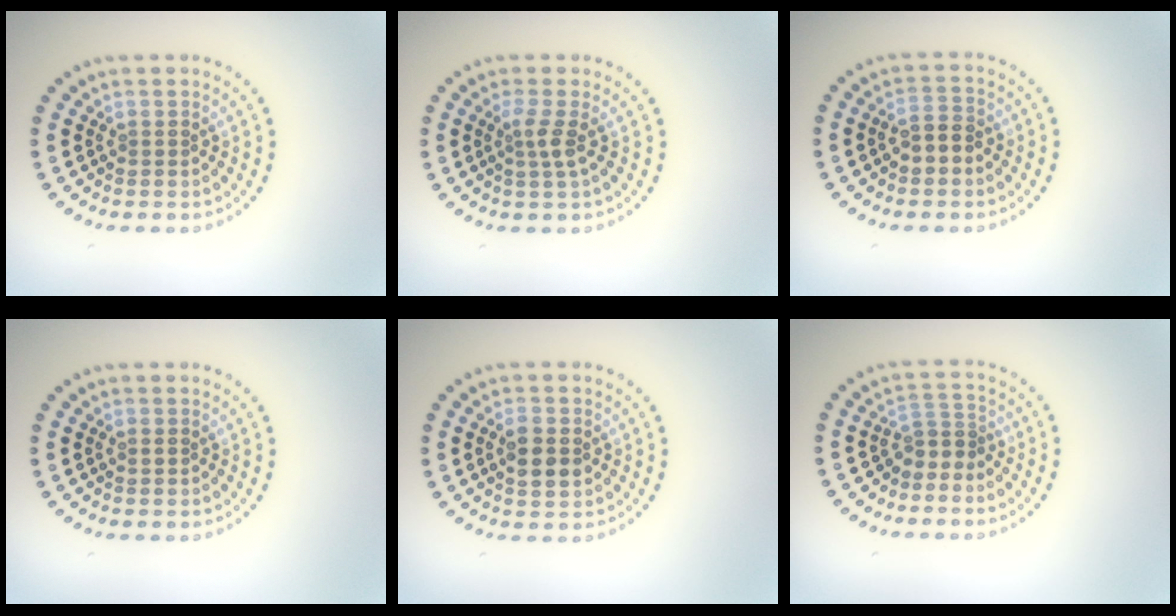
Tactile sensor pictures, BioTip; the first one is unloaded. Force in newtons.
{"total": 1.8, "press": 1.3, "slide": 1.2}
{"total": 2.5, "press": 2.4, "slide": 0.6}
{"total": 0.7, "press": 0.7, "slide": 0.1}
{"total": 3.0, "press": 3.0, "slide": 0.2}
{"total": 2.0, "press": 1.3, "slide": 1.5}